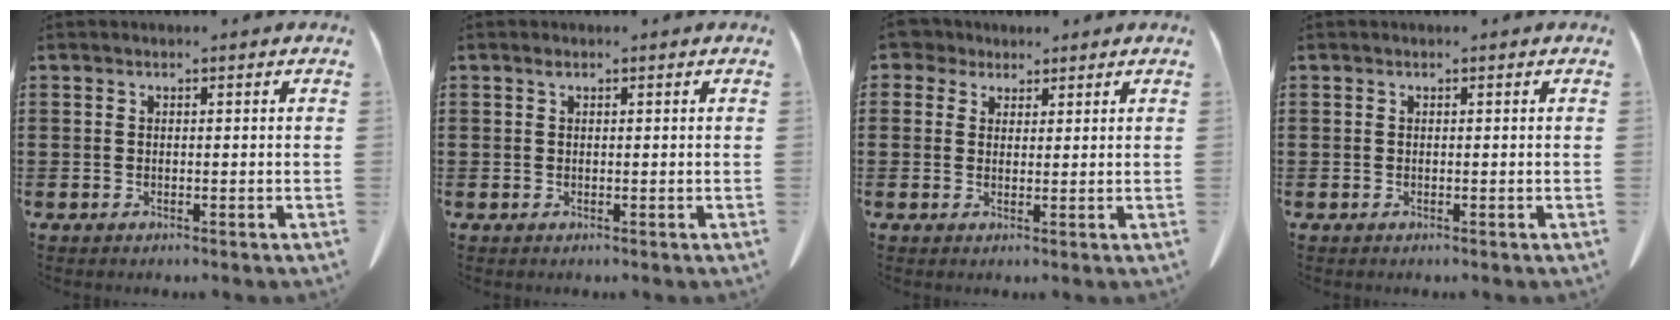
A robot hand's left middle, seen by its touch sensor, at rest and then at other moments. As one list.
[{"total": 0.6, "force": [0.4, 0.4, 0.3], "torque": [-0.010, 0.001, 0.008]}, {"total": 3.5, "force": [2.7, 2.0, 0.9], "torque": [-0.032, 0.008, 0.052]}, {"total": 0.0}]